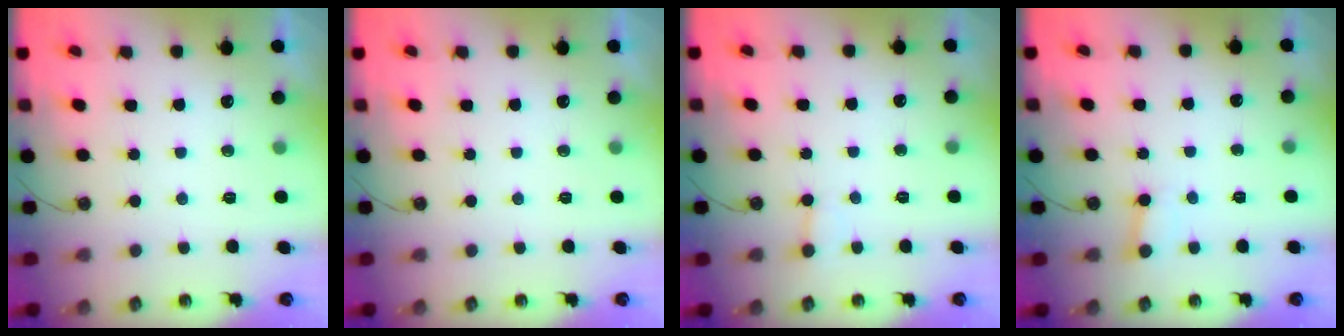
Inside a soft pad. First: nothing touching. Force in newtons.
{"total": 0.0}
{"total": 2.0, "press": 2.0, "slide": 0.1}
{"total": 2.3, "press": 2.3, "slide": 0.2}